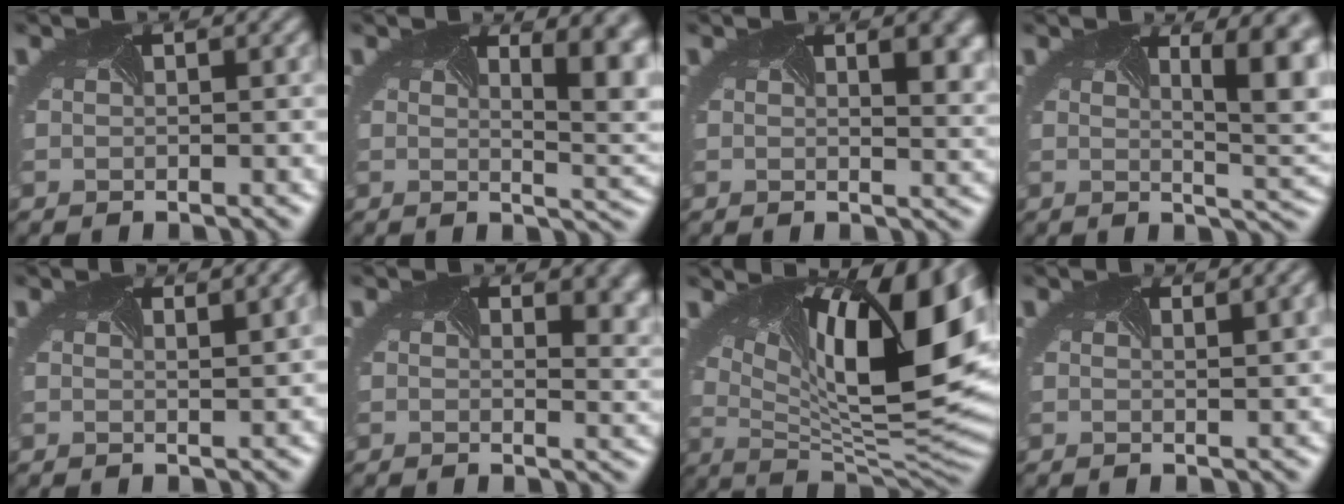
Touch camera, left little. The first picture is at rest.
{"total": 9.1, "force": [3.1, 3.9, 7.6], "torque": [-0.065, 0.020, 0.033]}
{"total": 6.2, "force": [2.0, 3.2, 5.0], "torque": [-0.038, 0.006, 0.028]}
{"total": 9.2, "force": [2.4, 3.3, 8.2], "torque": [-0.074, 0.008, 0.025]}
{"total": 2.5, "force": [1.1, 0.9, 2.1], "torque": [-0.003, 0.016, -0.009]}
{"total": 8.6, "force": [4.2, 4.6, 5.9], "torque": [-0.060, 0.017, 0.056]}
{"total": 16.9, "force": [5.3, 6.6, 14.6], "torque": [-0.208, 0.008, 0.100]}
{"total": 3.2, "force": [1.2, 1.3, 2.6], "torque": [-0.008, 0.015, -0.005]}